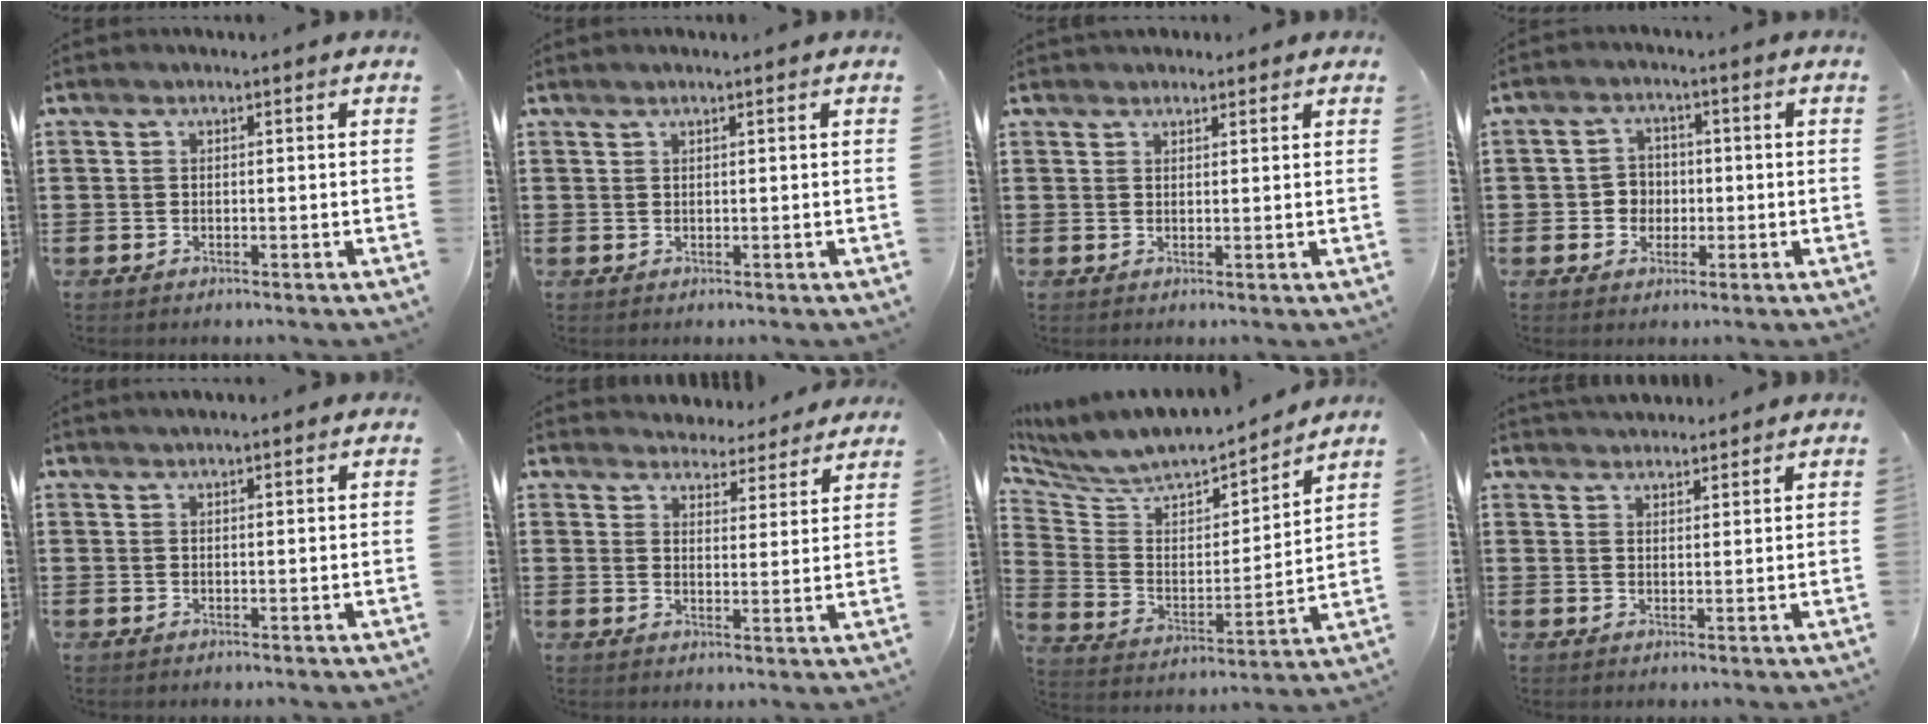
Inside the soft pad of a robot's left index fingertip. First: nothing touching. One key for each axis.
{"total": 0.6, "fx": 0.4, "fy": -0.1, "fz": 0.4, "tx": -0.006, "ty": -0.002, "tz": 0.008}
{"total": 1.8, "fx": 1.6, "fy": 0.7, "fz": 0.2, "tx": -0.007, "ty": 0.005, "tz": 0.032}
{"total": 3.4, "fx": -0.7, "fy": 3.1, "fz": 1.2, "tx": -0.034, "ty": 0.007, "tz": -0.018}
{"total": 1.4, "fx": 1.2, "fy": 0.2, "fz": 0.7, "tx": -0.013, "ty": 0.003, "tz": 0.023}
{"total": 4.4, "fx": 4.4, "fy": 0.5, "fz": -0.1, "tx": -0.010, "ty": -0.027, "tz": 0.076}
{"total": 6.9, "fx": 6.6, "fy": 1.8, "fz": 1.2, "tx": -0.063, "ty": -0.057, "tz": 0.110}
{"total": 3.0, "fx": 3.0, "fy": 0.5, "fz": 0.1, "tx": -0.009, "ty": -0.006, "tz": 0.057}